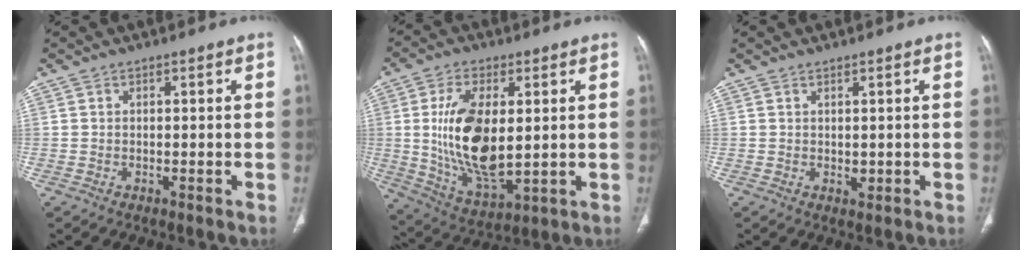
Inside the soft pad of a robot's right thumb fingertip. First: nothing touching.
{"total": 16.9, "force": [1.6, 8.3, 14.6], "torque": [-0.270, -0.020, 0.043]}
{"total": 1.2, "force": [0.5, 0.7, 0.8], "torque": [-0.012, -0.007, 0.015]}